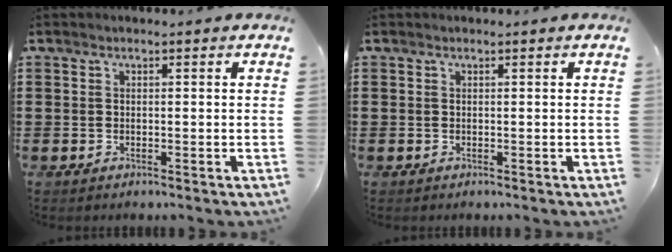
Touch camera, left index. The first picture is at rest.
{"total": 0.0}